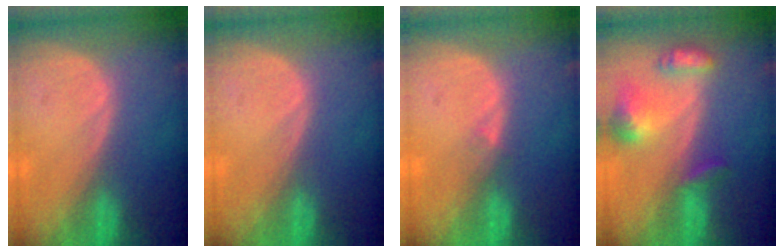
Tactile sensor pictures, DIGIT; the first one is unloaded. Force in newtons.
{"total": 0.0}
{"total": 1.2, "press": 0.9, "slide": 0.9}
{"total": 6.9, "press": 6.4, "slide": 2.6}